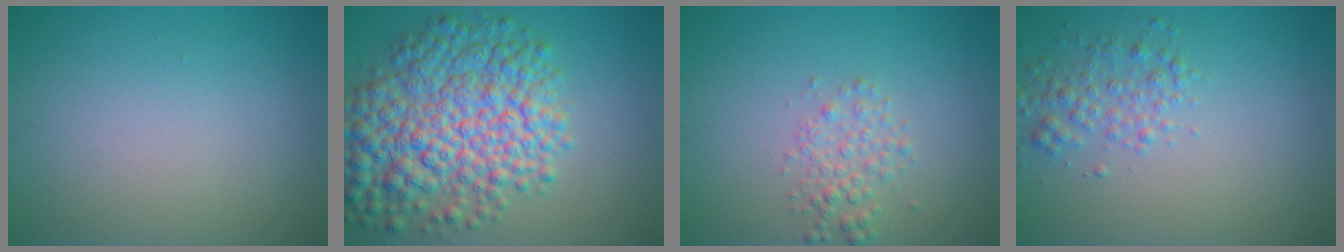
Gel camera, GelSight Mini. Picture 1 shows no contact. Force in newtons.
{"total": 10.0, "press": 10.0, "slide": 0.2}
{"total": 2.1, "press": 2.1, "slide": 0.1}
{"total": 2.5, "press": 2.5, "slide": 0.1}